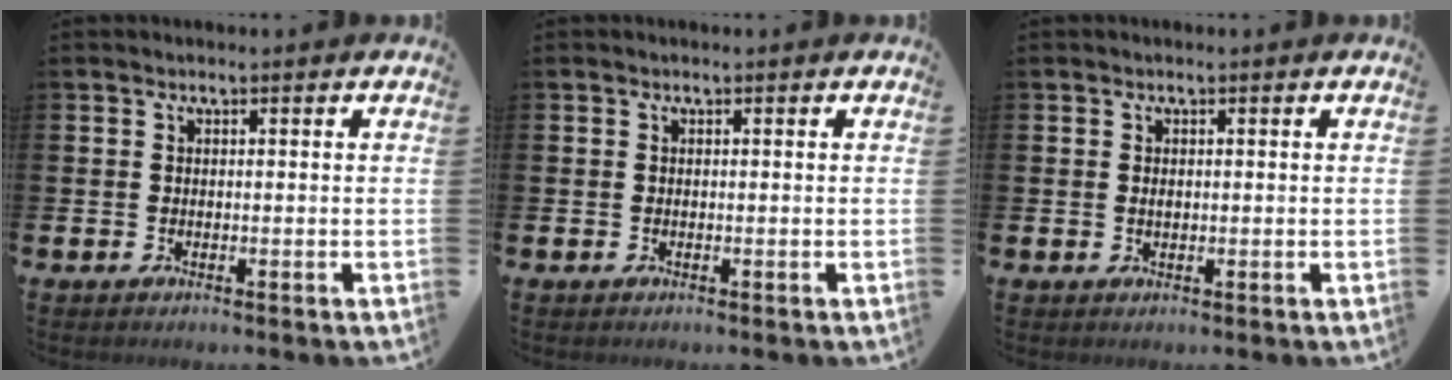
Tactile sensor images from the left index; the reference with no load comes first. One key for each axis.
{"total": 0.0}
{"total": 0.7, "fx": 0.2, "fy": 0.4, "fz": 0.6, "tx": -0.012, "ty": 0.003, "tz": 0.002}